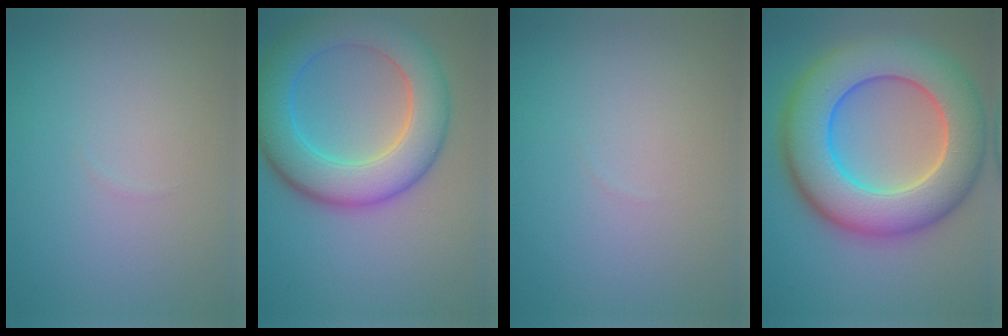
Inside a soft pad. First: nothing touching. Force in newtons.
{"total": 8.7, "press": 8.7, "slide": 0.5}
{"total": 0.0}
{"total": 12.3, "press": 12.3, "slide": 0.5}